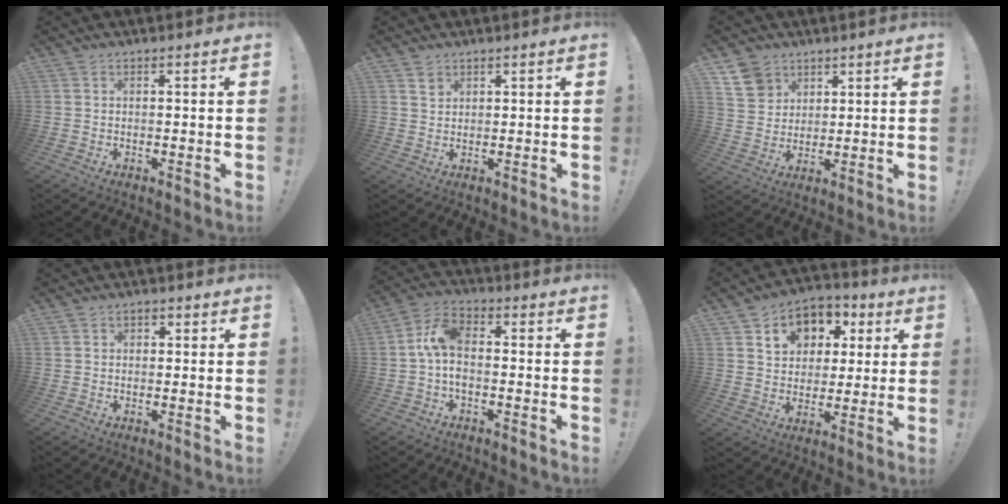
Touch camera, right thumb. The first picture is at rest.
{"total": 2.3, "force": [1.5, 1.6, 0.5], "torque": [0.009, -0.011, 0.026]}
{"total": 8.4, "force": [5.3, 6.4, 1.4], "torque": [-0.020, -0.035, 0.106]}
{"total": 1.5, "force": [0.0, 1.4, 0.8], "torque": [0.000, 0.000, -0.004]}
{"total": 8.1, "force": [-0.8, 4.9, 6.4], "torque": [-0.135, 0.009, -0.009]}
{"total": 11.3, "force": [4.6, 9.2, 4.8], "torque": [-0.066, -0.021, 0.088]}